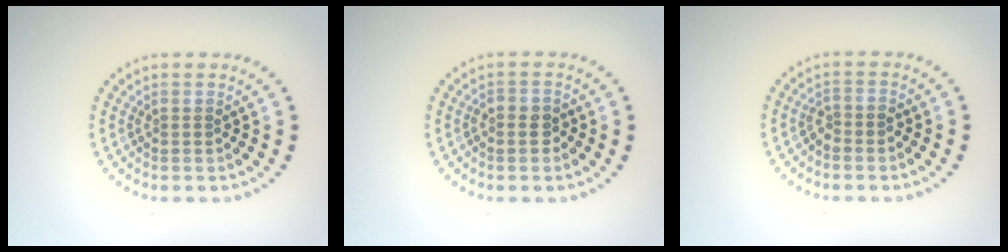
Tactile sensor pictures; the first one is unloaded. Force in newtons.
{"total": 1.3, "press": 1.2, "slide": 0.5}
{"total": 1.4, "press": 1.1, "slide": 0.9}